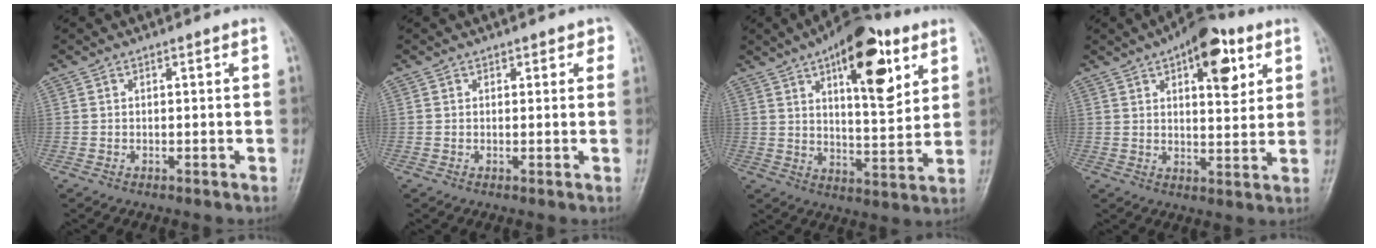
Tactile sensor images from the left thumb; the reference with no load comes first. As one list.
[{"total": 1.7, "force": [0.9, 1.2, 0.9], "torque": [0.011, -0.001, 0.006]}, {"total": 17.9, "force": [8.4, 7.3, 14.0], "torque": [-0.167, -0.031, 0.125]}, {"total": 12.7, "force": [5.8, 5.7, 9.7], "torque": [-0.102, -0.017, 0.077]}]